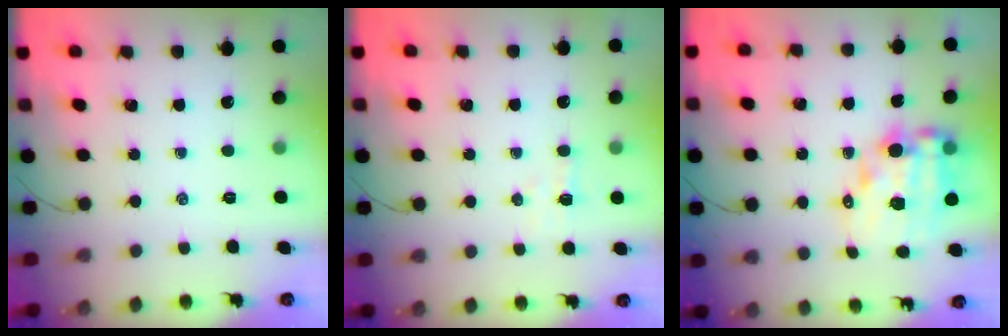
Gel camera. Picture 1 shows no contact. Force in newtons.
{"total": 3.3, "press": 3.2, "slide": 0.9}
{"total": 13.2, "press": 12.9, "slide": 3.1}